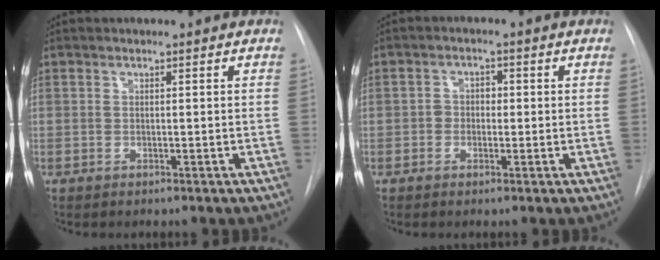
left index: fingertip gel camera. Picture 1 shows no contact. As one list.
[{"total": 2.3, "force": [-0.8, 1.8, 1.3], "torque": [-0.015, 0.009, -0.015]}]